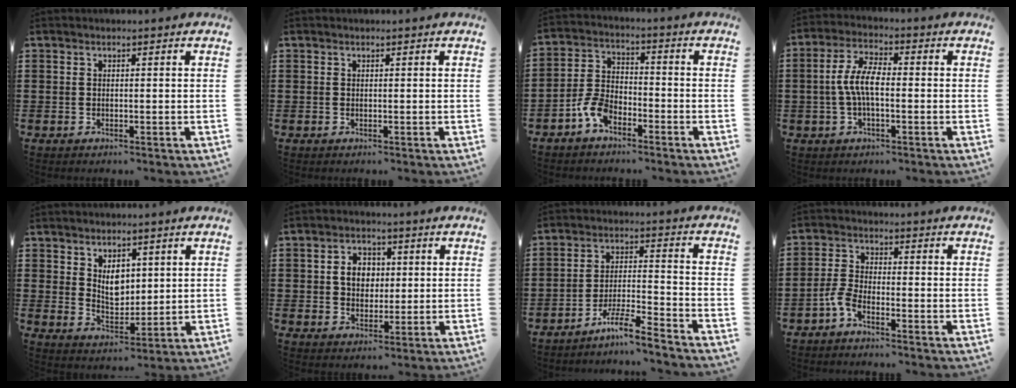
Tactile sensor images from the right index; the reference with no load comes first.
{"total": 0.0}
{"total": 5.7, "force": [-3.7, 2.9, 3.2], "torque": [-0.090, 0.003, -0.077]}
{"total": 6.4, "force": [-0.6, 2.4, 5.9], "torque": [-0.132, 0.000, -0.020]}
{"total": 5.0, "force": [2.3, 3.4, 2.9], "torque": [-0.052, -0.001, 0.039]}
{"total": 4.8, "force": [0.6, 3.9, 2.7], "torque": [-0.059, 0.011, 0.005]}
{"total": 6.6, "force": [-5.8, -0.2, 3.1], "torque": [-0.075, -0.010, -0.115]}
{"total": 3.4, "force": [-2.6, 1.0, 2.0], "torque": [-0.058, -0.001, -0.054]}